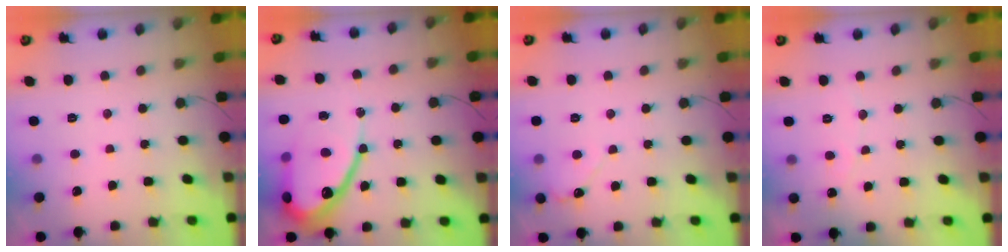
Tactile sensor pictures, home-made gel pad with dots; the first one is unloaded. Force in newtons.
{"total": 16.6, "press": 16.6, "slide": 1.0}
{"total": 2.8, "press": 2.7, "slide": 0.3}
{"total": 2.8, "press": 2.8, "slide": 0.2}